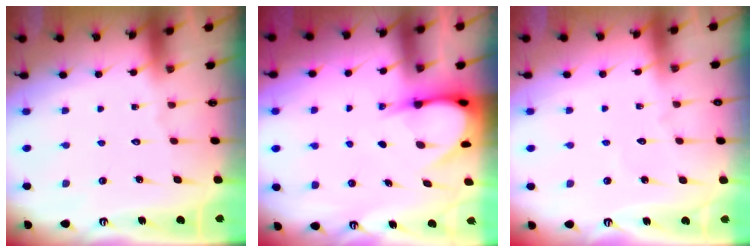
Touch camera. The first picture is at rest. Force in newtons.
{"total": 6.1, "press": 6.1, "slide": 0.6}
{"total": 2.0, "press": 2.0, "slide": 0.1}